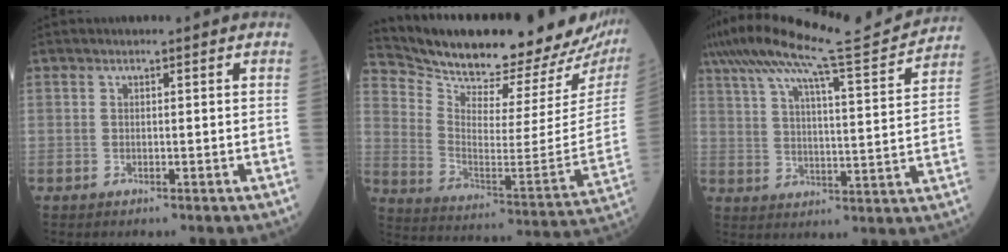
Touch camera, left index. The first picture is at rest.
{"total": 25.6, "force": [23.9, 3.7, 8.2], "torque": [-0.151, -0.094, 0.332]}
{"total": 18.9, "force": [16.8, -0.6, 8.6], "torque": [-0.159, -0.004, 0.248]}